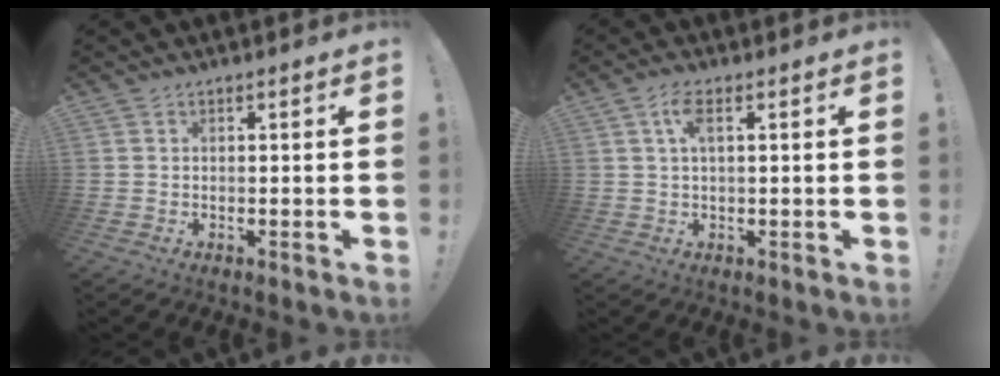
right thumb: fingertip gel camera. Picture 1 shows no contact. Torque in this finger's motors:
{"motor_torque": [0.22, 0.09, 0.40, -0.10, 0.00]}